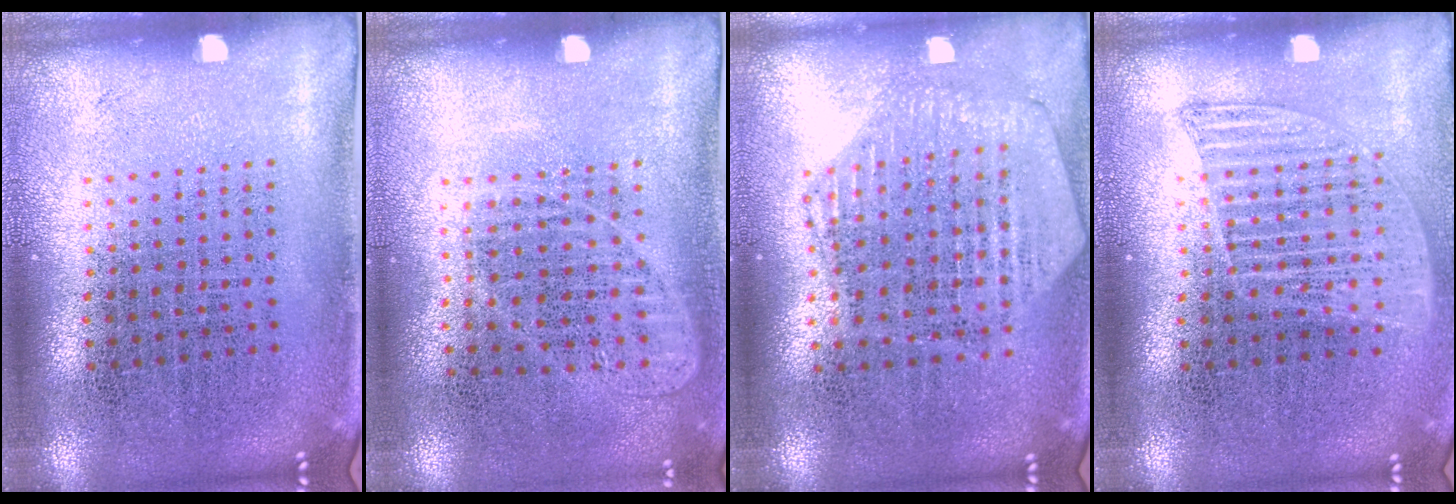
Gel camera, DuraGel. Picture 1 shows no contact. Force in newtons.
{"total": 1.0, "press": 1.0, "slide": 0.3}
{"total": 1.2, "press": 1.2, "slide": 0.2}
{"total": 1.2, "press": 1.1, "slide": 0.5}